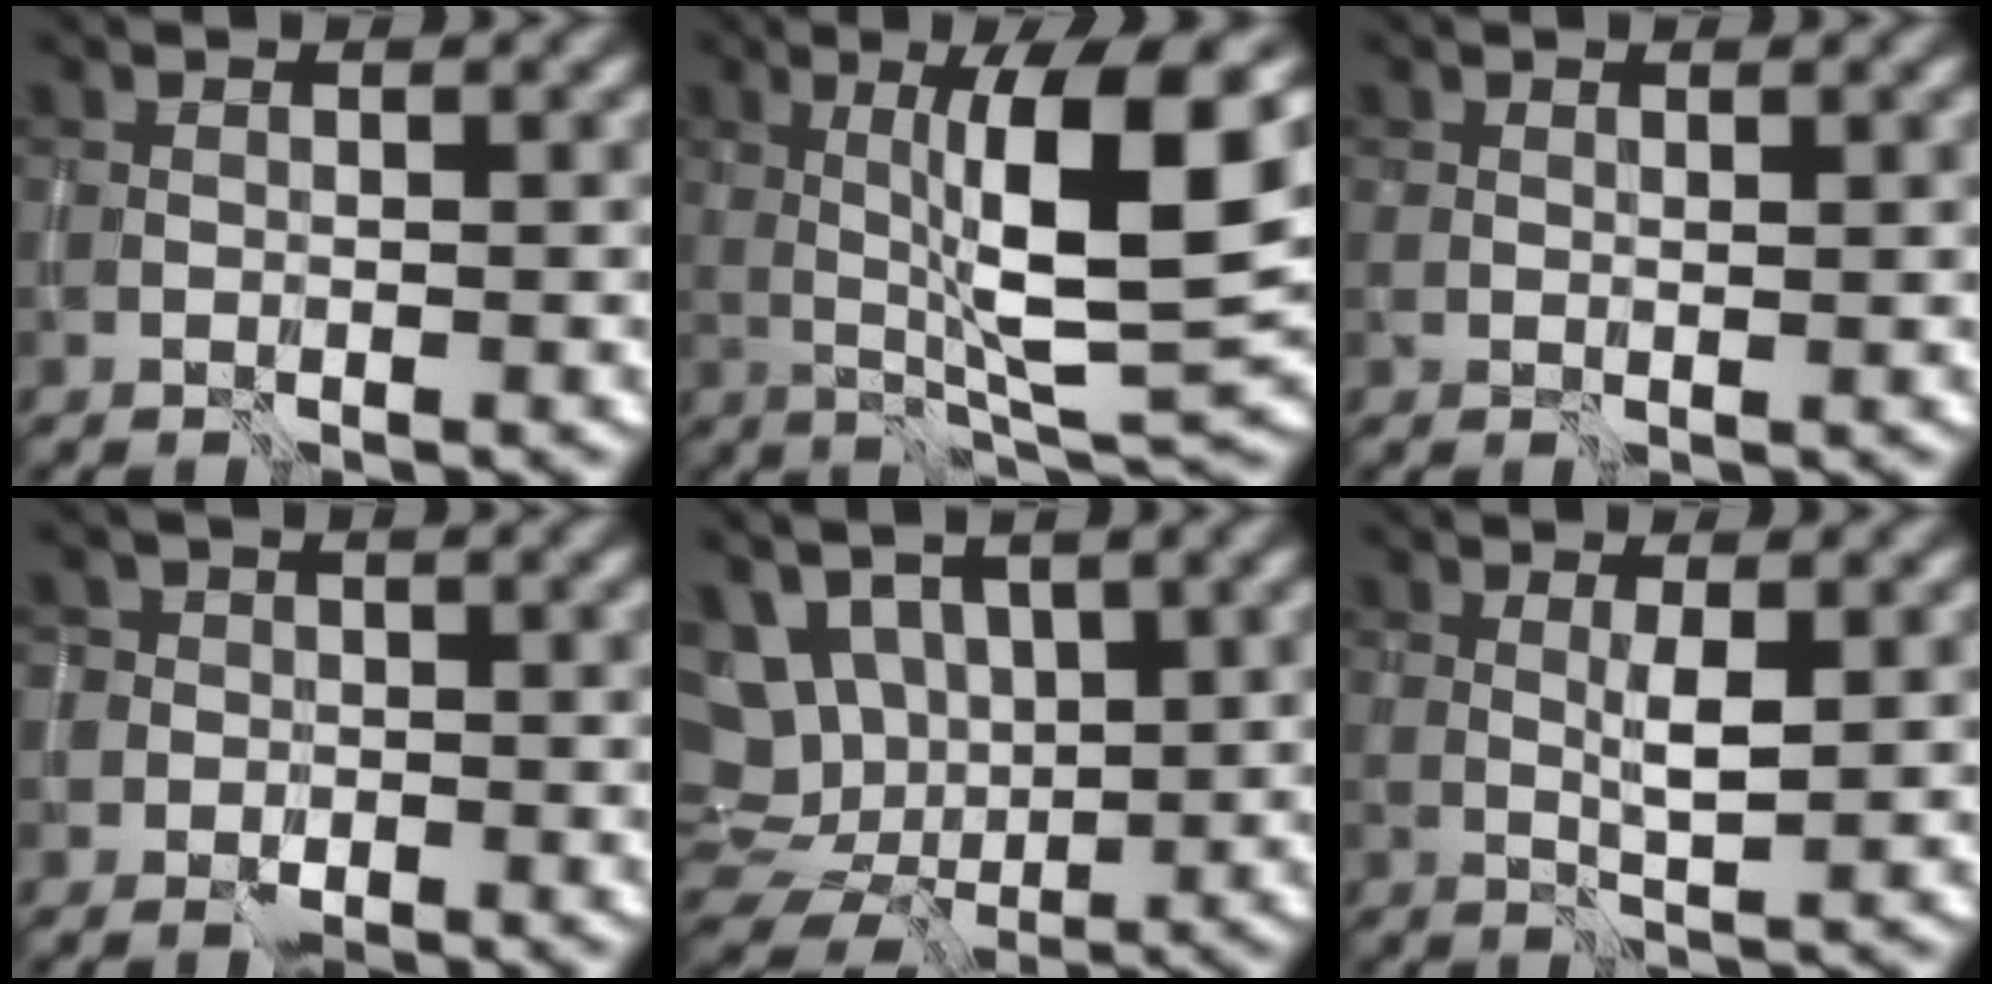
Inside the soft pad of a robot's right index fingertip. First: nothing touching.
{"total": 9.4, "force": [1.2, 1.4, 9.2], "torque": [-0.139, -0.001, 0.029]}
{"total": 0.6, "force": [0.5, 0.0, 0.2], "torque": [-0.002, -0.001, 0.011]}
{"total": 3.7, "force": [-1.1, 3.5, 0.4], "torque": [0.016, 0.012, -0.050]}
{"total": 8.4, "force": [4.0, 5.7, 4.6], "torque": [-0.096, 0.015, 0.081]}
{"total": 1.9, "force": [0.4, 0.2, 1.8], "torque": [-0.033, -0.005, 0.009]}